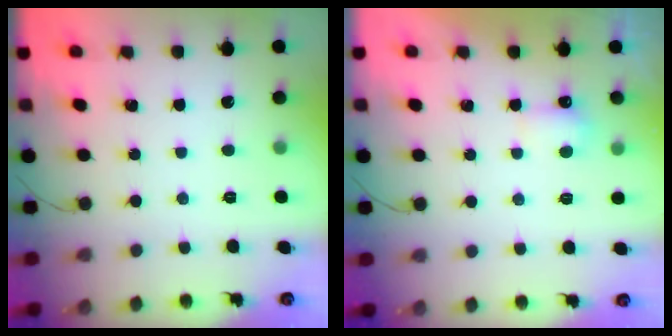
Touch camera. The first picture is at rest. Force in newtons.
{"total": 2.8, "press": 2.7, "slide": 0.6}